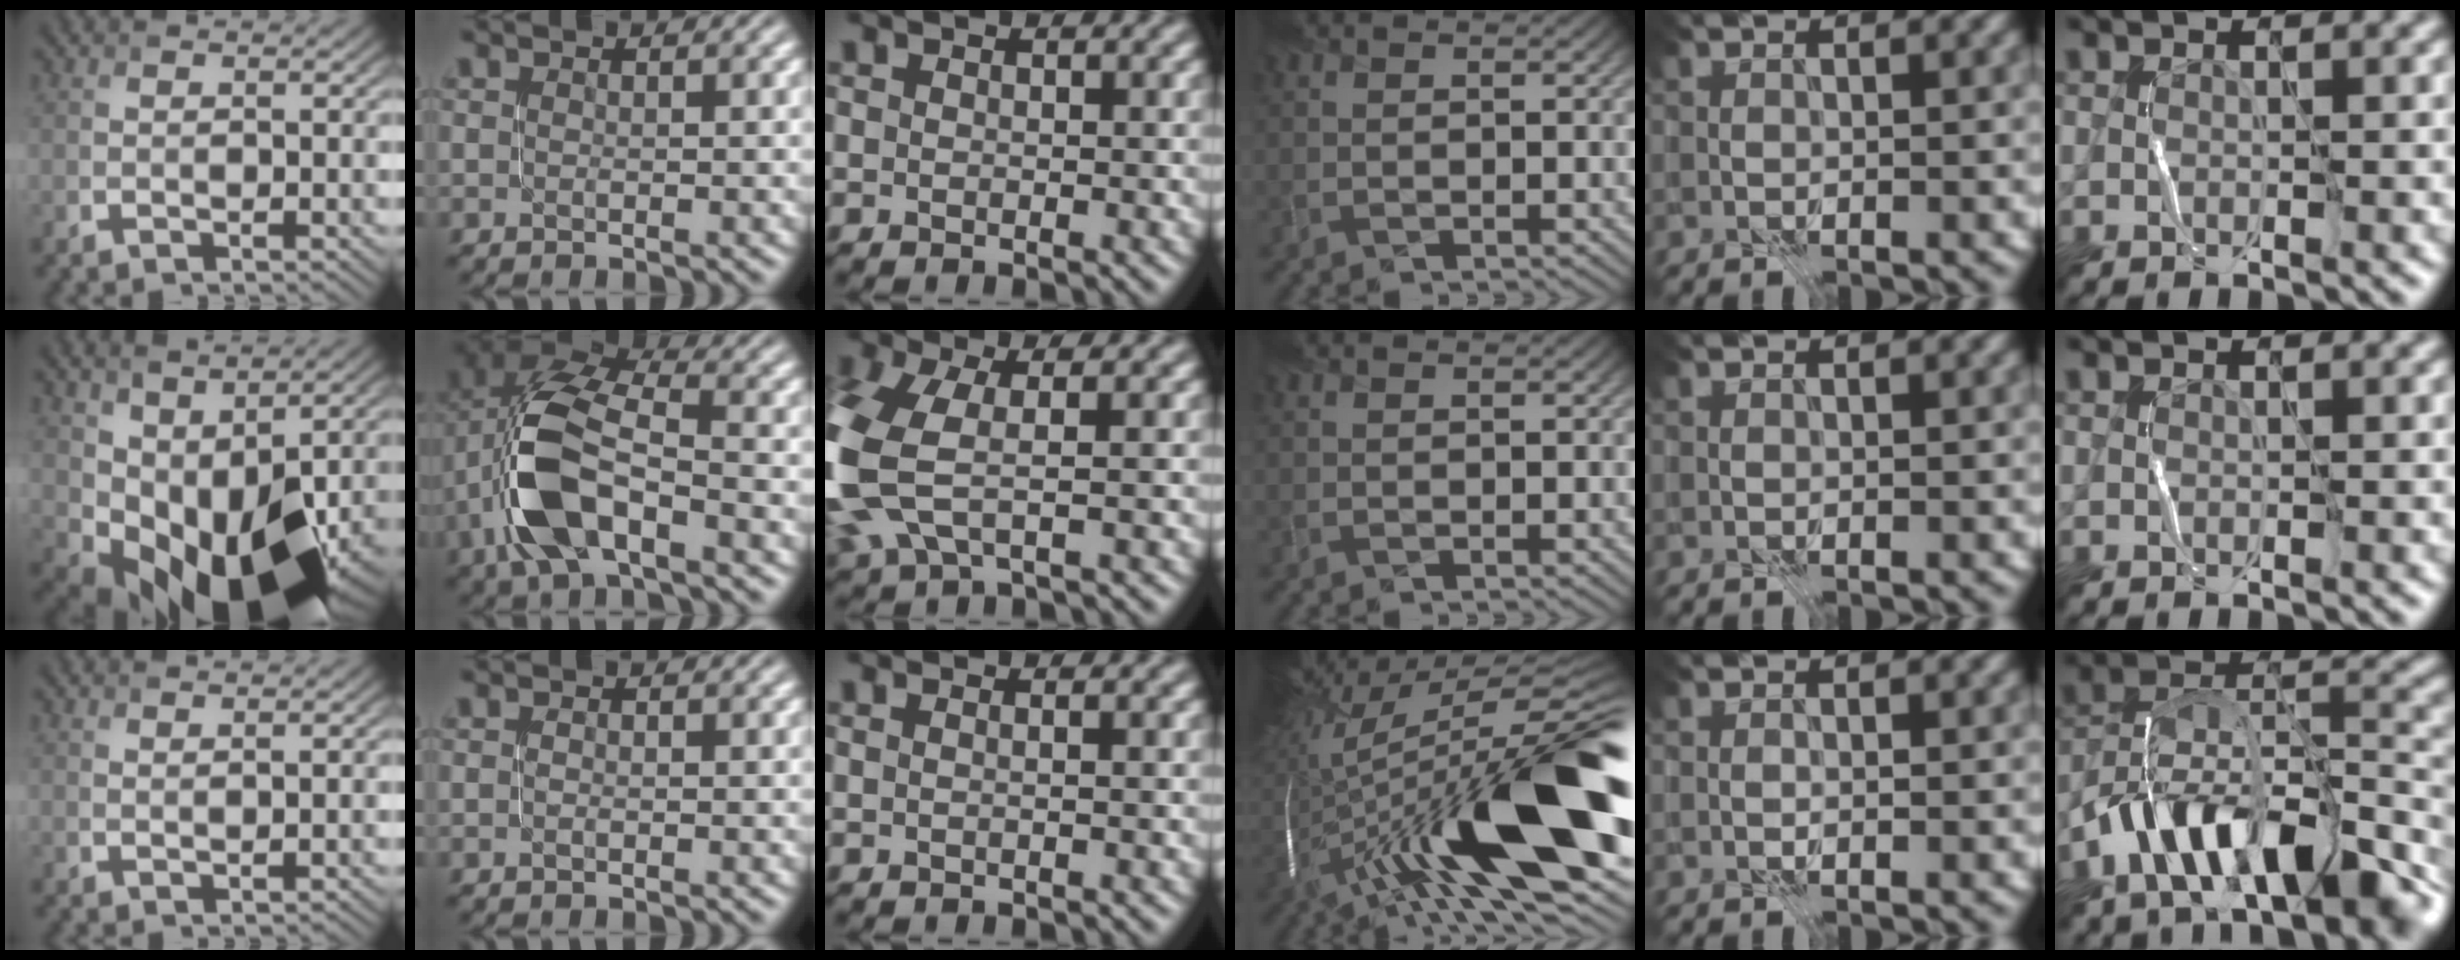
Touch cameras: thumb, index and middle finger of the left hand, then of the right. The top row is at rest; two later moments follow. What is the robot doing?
{"motion": "close", "object": "stapler"}